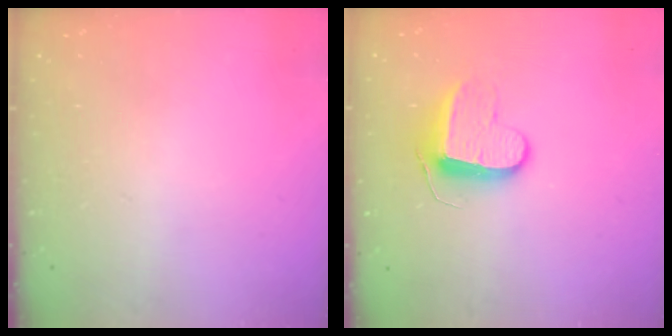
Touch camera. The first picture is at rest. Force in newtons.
{"total": 9.7, "press": 9.7, "slide": 0.2}